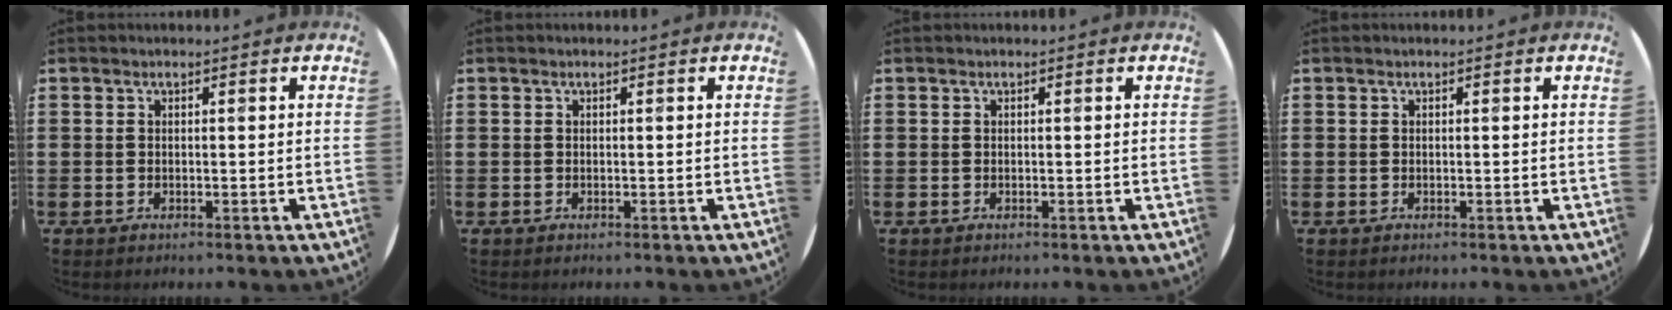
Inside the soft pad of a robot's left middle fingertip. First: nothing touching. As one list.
[{"total": 0.0}, {"total": 0.0}, {"total": 0.0}]